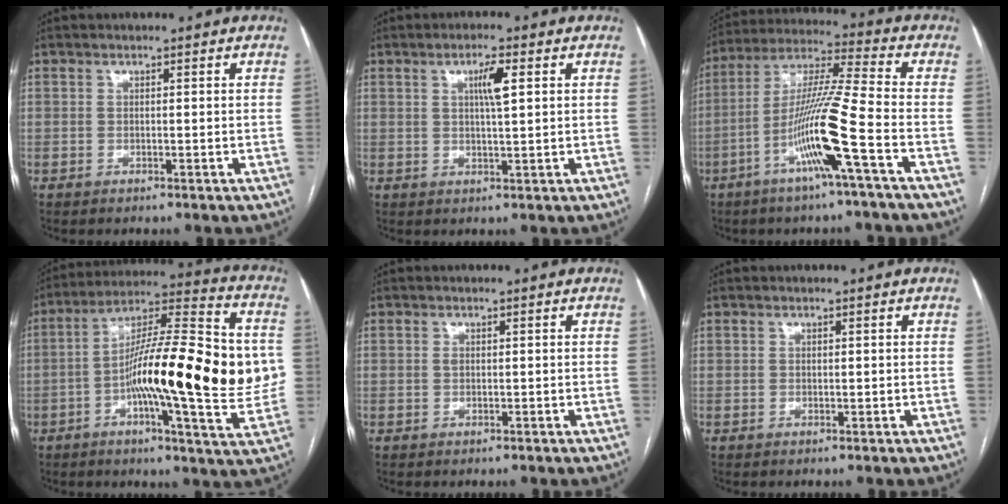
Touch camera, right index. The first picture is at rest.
{"total": 3.9, "force": [1.3, 0.3, 3.7], "torque": [-0.064, 0.001, 0.021]}
{"total": 13.5, "force": [-5.3, -1.3, 12.3], "torque": [-0.240, 0.001, -0.104]}
{"total": 23.4, "force": [-1.9, 3.6, 23.1], "torque": [-0.325, 0.029, -0.032]}
{"total": 0.5, "force": [0.1, 0.3, 0.4], "torque": [-0.009, 0.000, 0.001]}
{"total": 0.0}